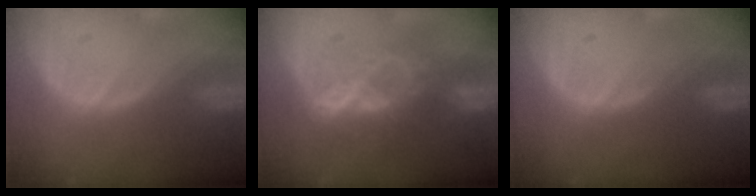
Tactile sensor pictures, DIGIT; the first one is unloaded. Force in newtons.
{"total": 6.3, "press": 5.8, "slide": 2.6}
{"total": 0.0}